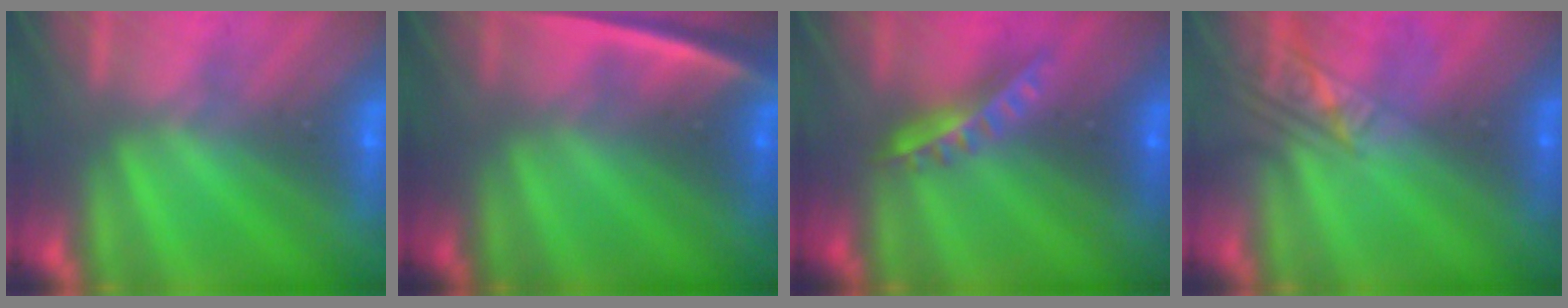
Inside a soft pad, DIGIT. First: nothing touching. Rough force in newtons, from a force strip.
{"total": 2.3}
{"total": 6.8}
{"total": 2.3}